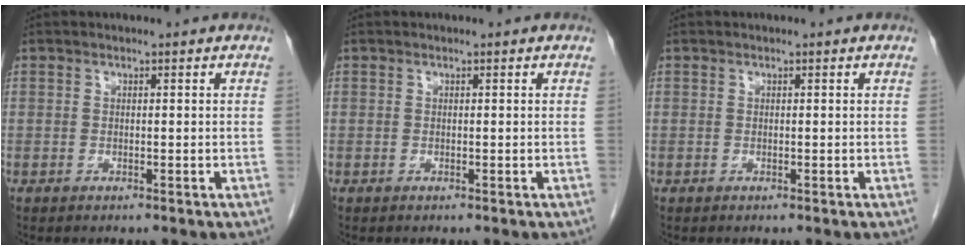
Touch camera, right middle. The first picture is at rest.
{"total": 0.0}
{"total": 0.0}